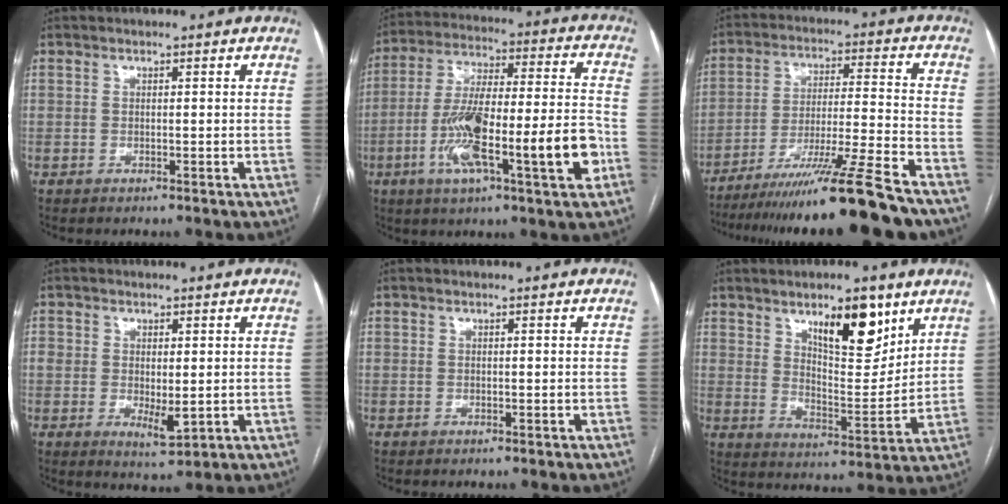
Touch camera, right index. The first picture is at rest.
{"total": 19.8, "force": [-6.4, 2.5, 18.6], "torque": [-0.306, 0.005, -0.102]}
{"total": 17.8, "force": [-14.2, -2.0, 10.4], "torque": [-0.169, -0.027, -0.233]}
{"total": 5.5, "force": [-0.4, 2.8, 4.8], "torque": [-0.082, -0.007, 0.004]}
{"total": 0.0}
{"total": 11.9, "force": [7.1, 3.7, 8.7], "torque": [-0.135, -0.007, 0.120]}